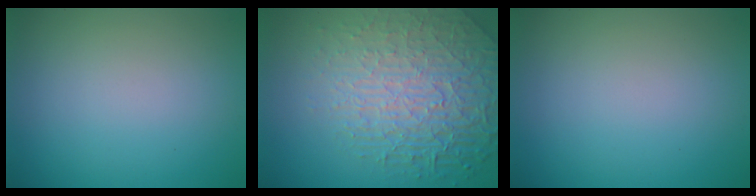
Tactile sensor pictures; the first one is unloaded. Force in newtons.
{"total": 8.9, "press": 6.0, "slide": 6.5}
{"total": 0.0}